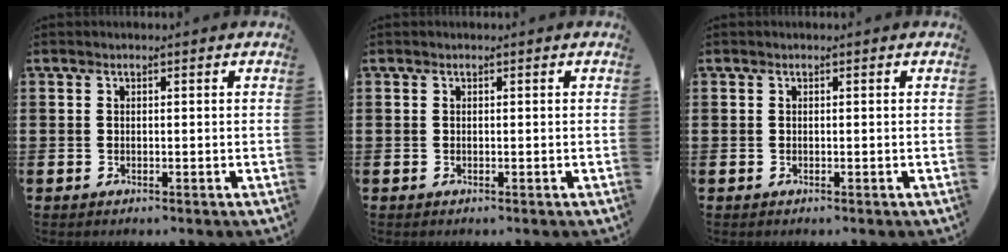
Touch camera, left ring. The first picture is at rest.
{"total": 0.0}
{"total": 0.0}